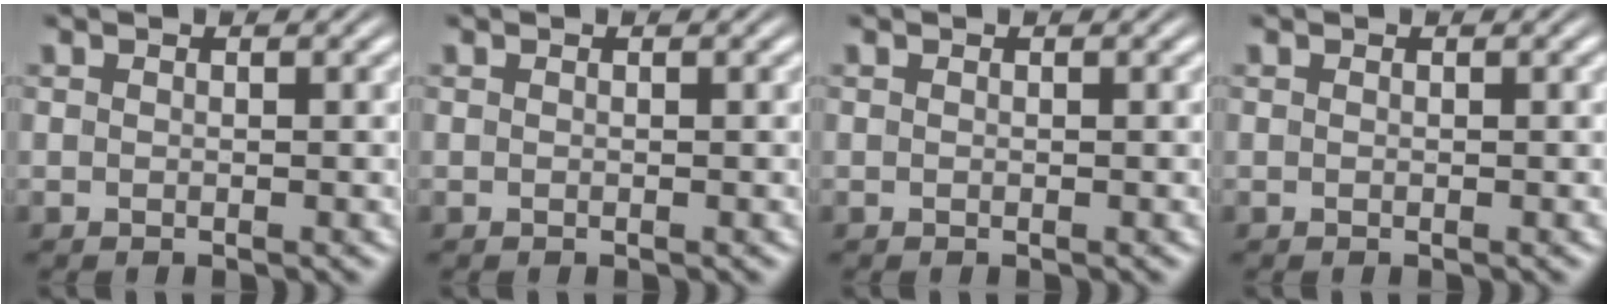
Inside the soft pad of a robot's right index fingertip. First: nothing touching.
{"total": 0.0}
{"total": 0.0}
{"total": 0.0}